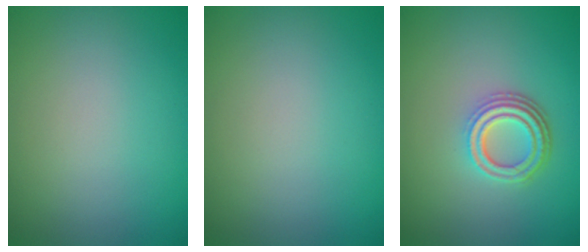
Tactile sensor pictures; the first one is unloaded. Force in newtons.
{"total": 0.0}
{"total": 3.9, "press": 3.0, "slide": 2.6}